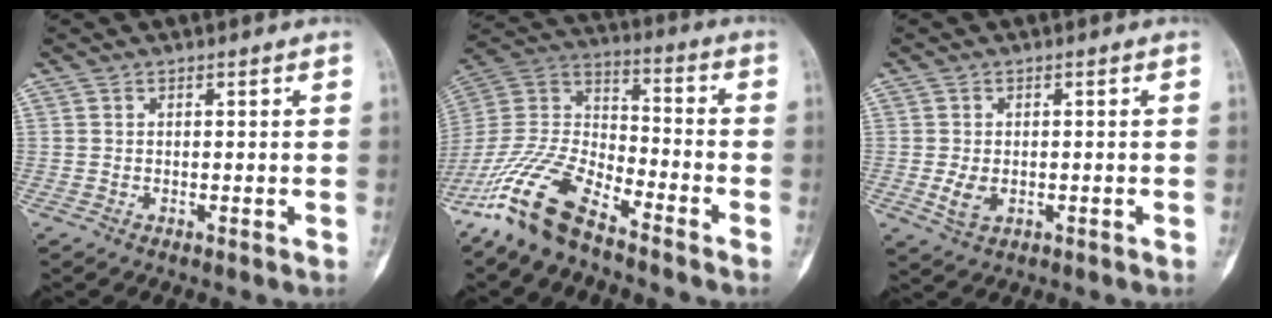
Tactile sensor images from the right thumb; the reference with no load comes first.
{"total": 16.1, "force": [-11.6, 5.7, 9.5], "torque": [-0.192, 0.065, -0.230]}
{"total": 3.6, "force": [-0.7, 2.4, 2.6], "torque": [-0.051, -0.003, -0.006]}